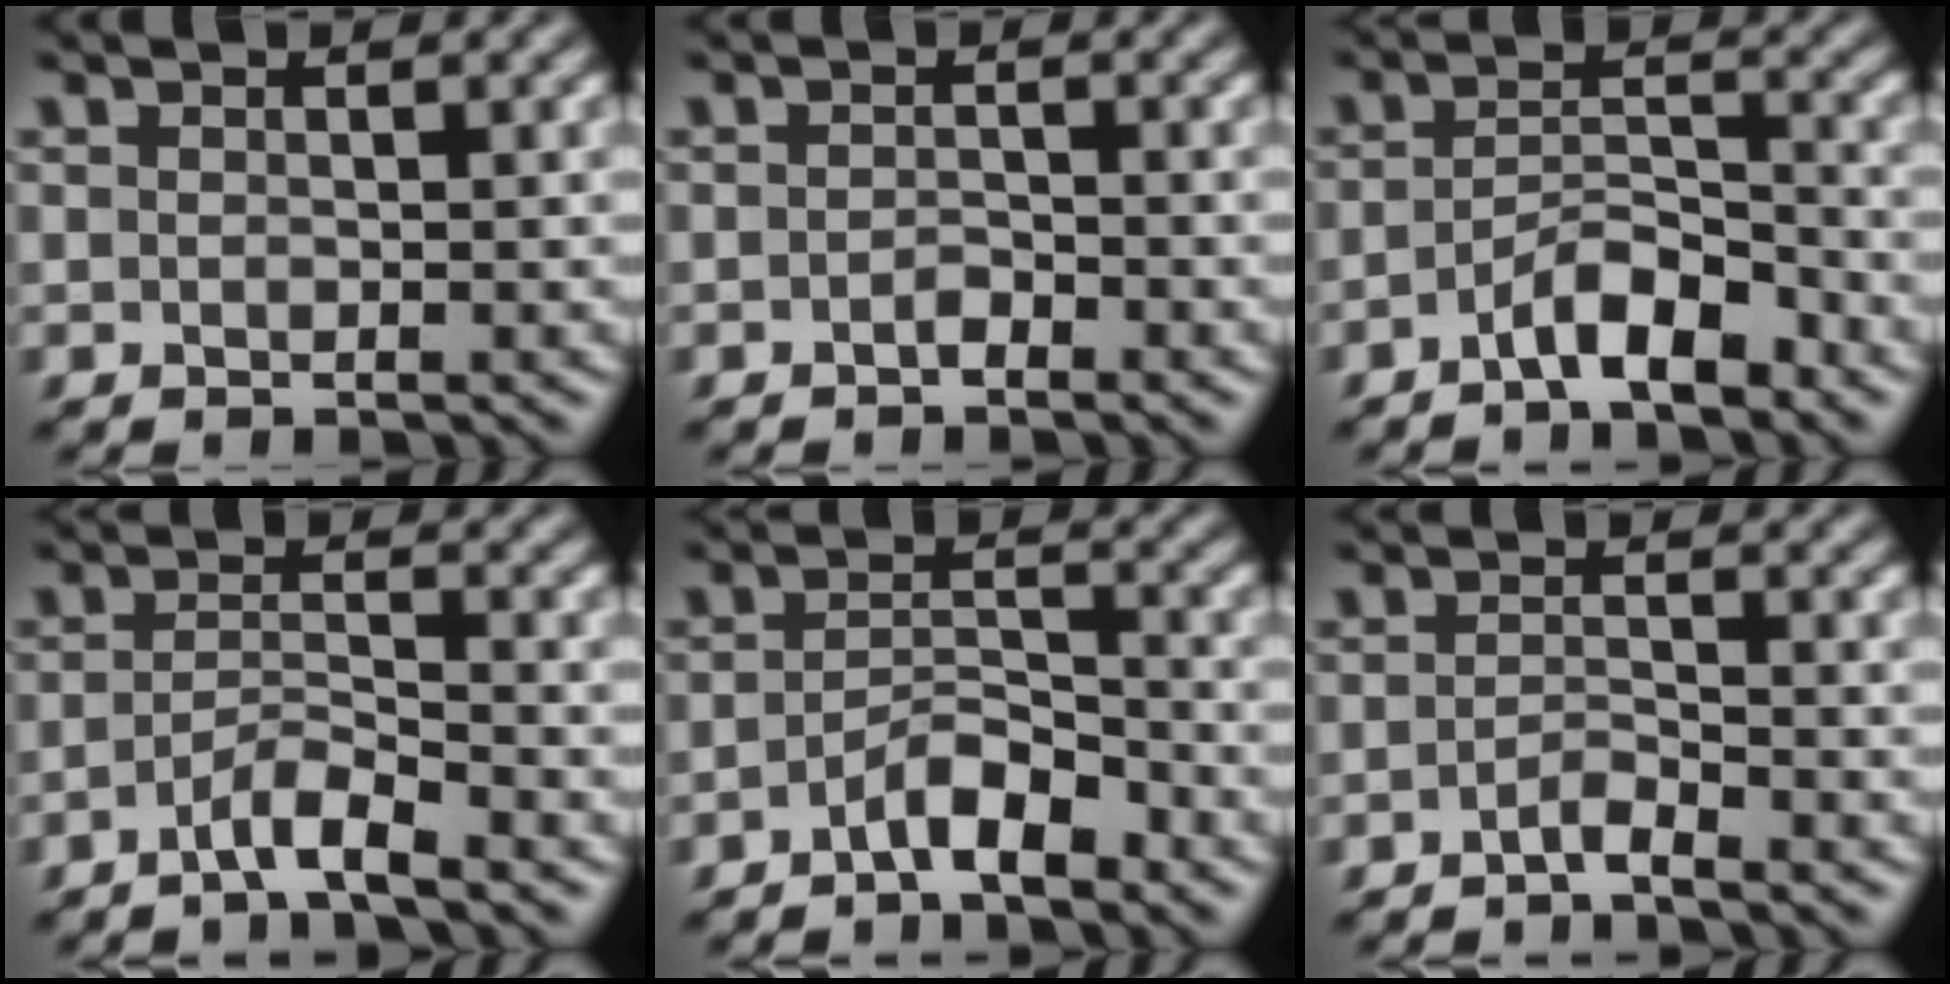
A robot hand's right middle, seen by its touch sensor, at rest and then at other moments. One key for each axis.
{"total": 0.9, "fx": -0.6, "fy": 0.4, "fz": 0.5, "tx": -0.010, "ty": 0.002, "tz": -0.012}
{"total": 3.8, "fx": -2.5, "fy": 1.2, "fz": 2.6, "tx": -0.047, "ty": 0.009, "tz": -0.047}
{"total": 2.7, "fx": -2.0, "fy": 0.3, "fz": 1.8, "tx": -0.032, "ty": 0.005, "tz": -0.044}
{"total": 3.1, "fx": -2.1, "fy": 0.9, "fz": 2.0, "tx": -0.038, "ty": 0.009, "tz": -0.042}
{"total": 1.3, "fx": -1.1, "fy": 0.1, "fz": 0.8, "tx": -0.015, "ty": 0.005, "tz": -0.025}